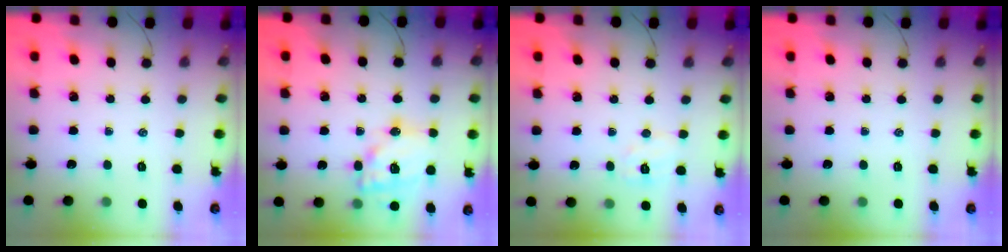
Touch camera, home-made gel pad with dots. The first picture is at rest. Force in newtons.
{"total": 16.3, "press": 16.0, "slide": 3.3}
{"total": 5.2, "press": 5.1, "slide": 1.1}
{"total": 0.0}